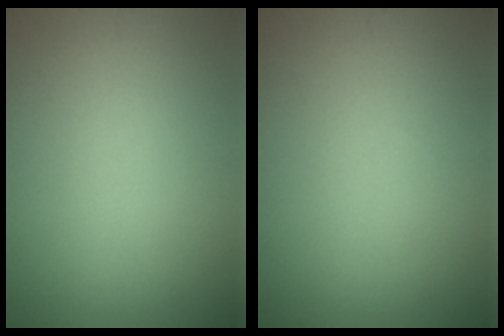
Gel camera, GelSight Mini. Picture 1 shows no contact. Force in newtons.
{"total": 0.0}